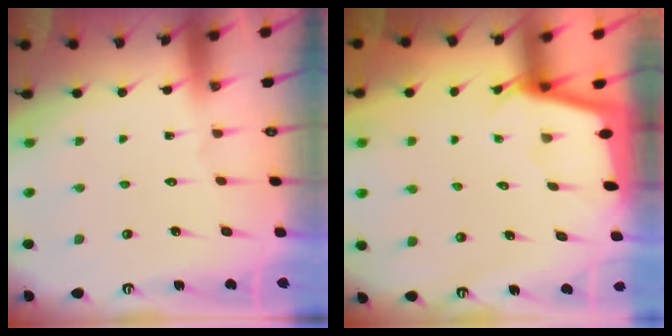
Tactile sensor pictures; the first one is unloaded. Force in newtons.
{"total": 2.4, "press": 2.4, "slide": 0.2}